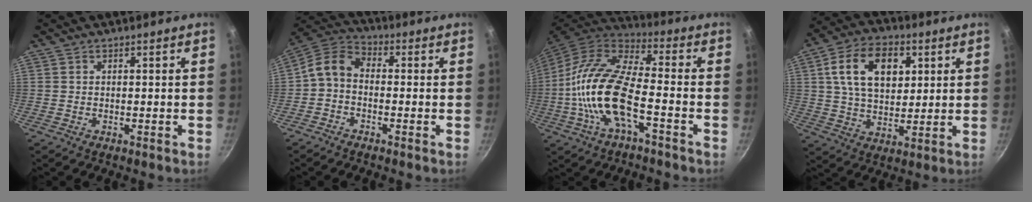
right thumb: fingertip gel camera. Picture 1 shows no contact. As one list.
[{"total": 7.5, "force": [-0.9, 5.2, 5.3], "torque": [-0.092, 0.028, -0.037]}, {"total": 18.0, "force": [-4.7, 7.2, 15.9], "torque": [-0.328, 0.037, -0.091]}, {"total": 15.2, "force": [4.7, 9.6, 10.8], "torque": [-0.160, -0.004, 0.082]}]